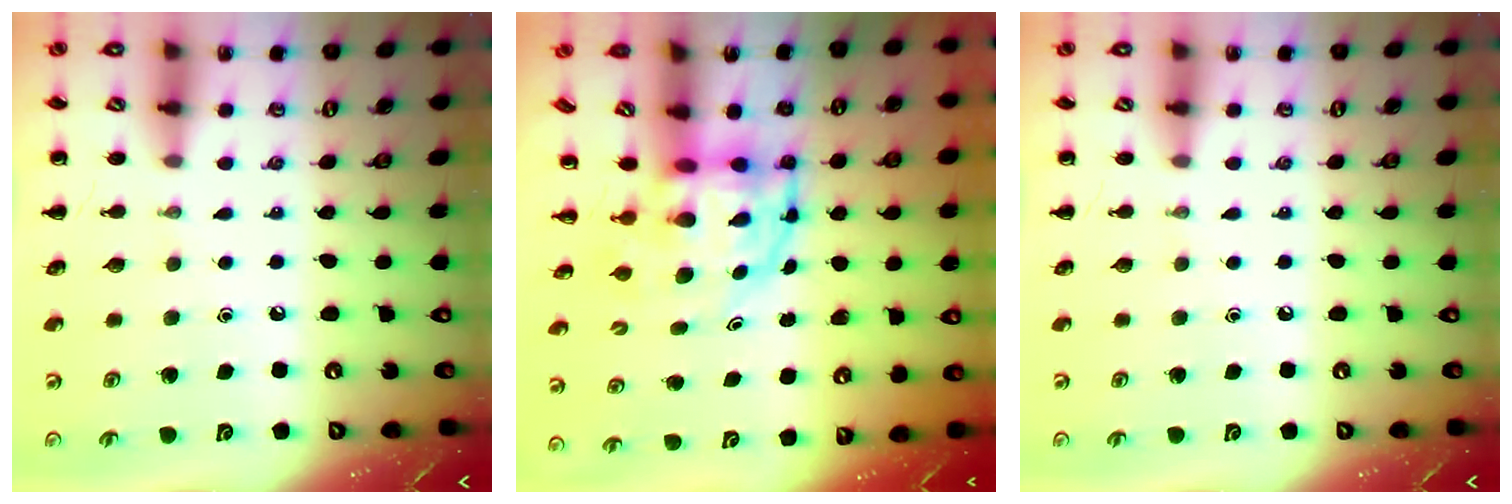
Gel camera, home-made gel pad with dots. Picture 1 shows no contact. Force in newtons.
{"total": 5.2, "press": 5.0, "slide": 1.1}
{"total": 0.0}